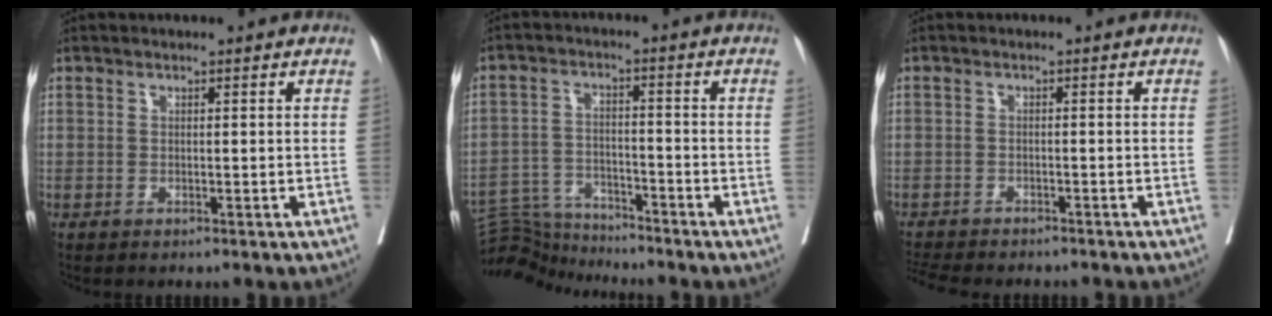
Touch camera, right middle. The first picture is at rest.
{"total": 6.5, "force": [-6.5, 0.0, -0.9], "torque": [0.007, 0.001, -0.117]}
{"total": 9.1, "force": [-8.2, 2.1, 3.4], "torque": [-0.059, -0.008, -0.115]}